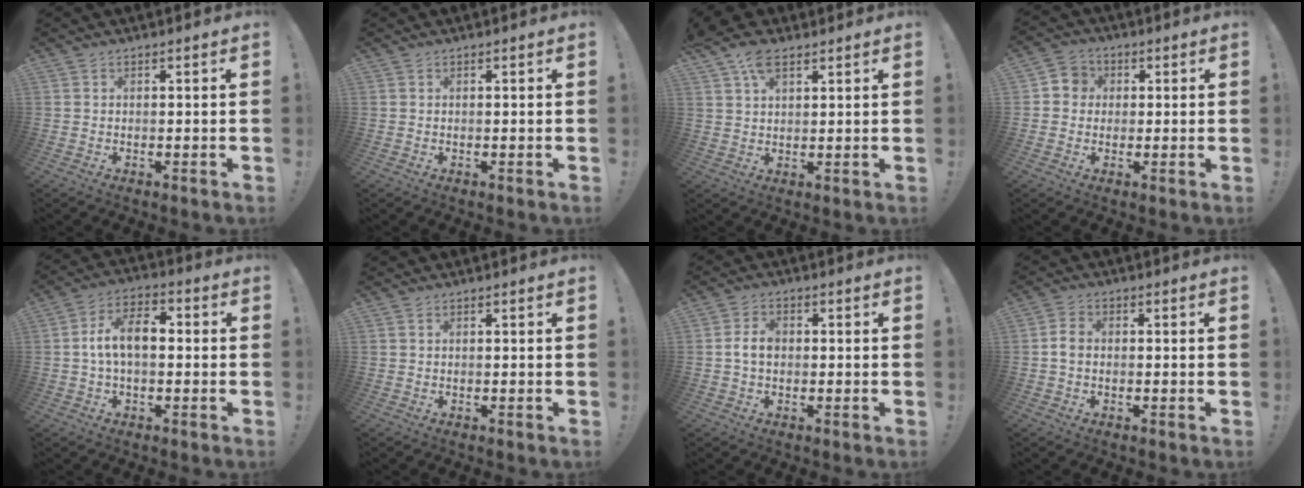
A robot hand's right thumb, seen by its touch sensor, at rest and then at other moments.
{"total": 0.0}
{"total": 7.4, "force": [4.5, 3.7, 4.5], "torque": [-0.077, -0.015, 0.084]}
{"total": 5.0, "force": [0.0, 4.9, 1.4], "torque": [-0.023, 0.011, 0.001]}
{"total": 10.3, "force": [0.0, 5.8, 8.6], "torque": [-0.147, 0.010, 0.002]}
{"total": 0.0}
{"total": 4.6, "force": [-0.3, 3.0, 3.4], "torque": [-0.065, 0.009, -0.007]}
{"total": 3.4, "force": [-0.2, 2.5, 2.3], "torque": [-0.032, 0.009, -0.004]}